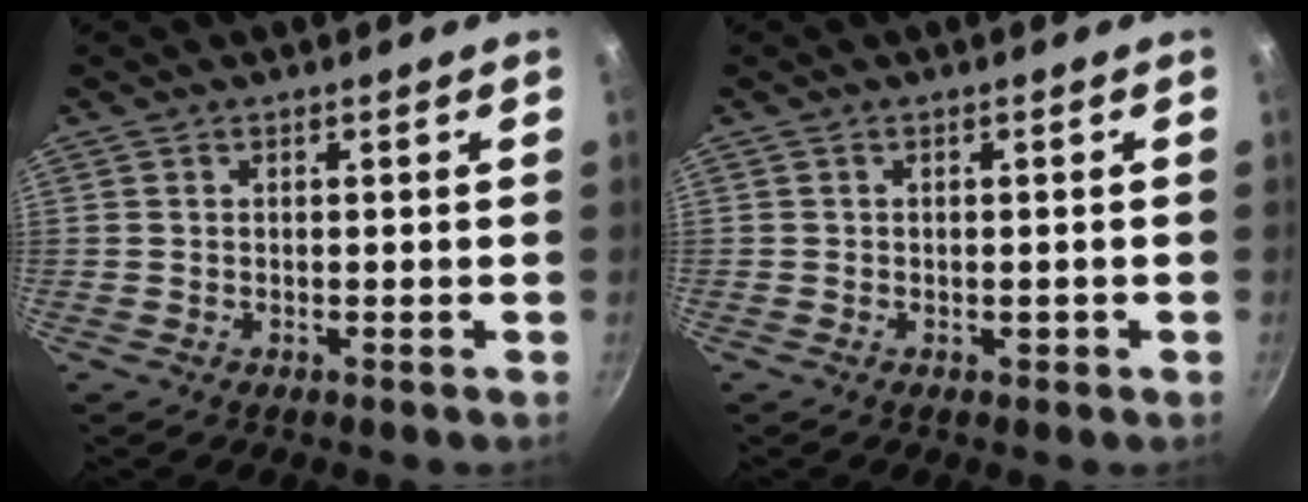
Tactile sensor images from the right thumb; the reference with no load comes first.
{"total": 0.9, "force": [-0.3, 0.6, 0.5], "torque": [0.000, 0.000, -0.006]}